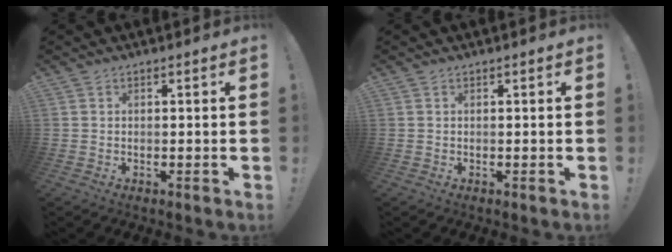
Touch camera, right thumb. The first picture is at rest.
{"total": 0.0}